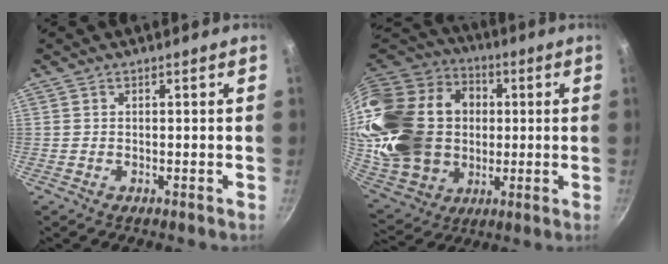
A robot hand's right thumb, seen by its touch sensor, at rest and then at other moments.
{"total": 31.5, "force": [2.8, 24.5, 19.6], "torque": [-0.381, 0.025, 0.071]}